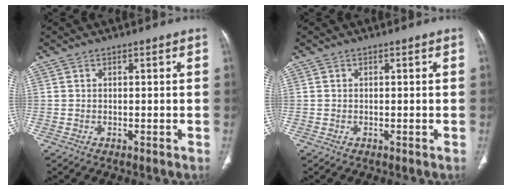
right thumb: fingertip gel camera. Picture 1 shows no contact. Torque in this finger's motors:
{"motor_torque": [-0.04, 0.05, -0.21, 0.20, 0.03]}